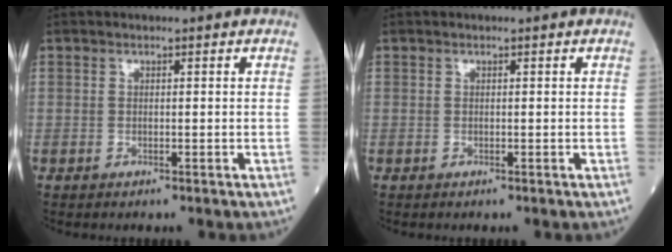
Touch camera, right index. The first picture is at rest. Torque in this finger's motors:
{"motor_torque": [0.00, 0.00, -0.01, 0.00]}